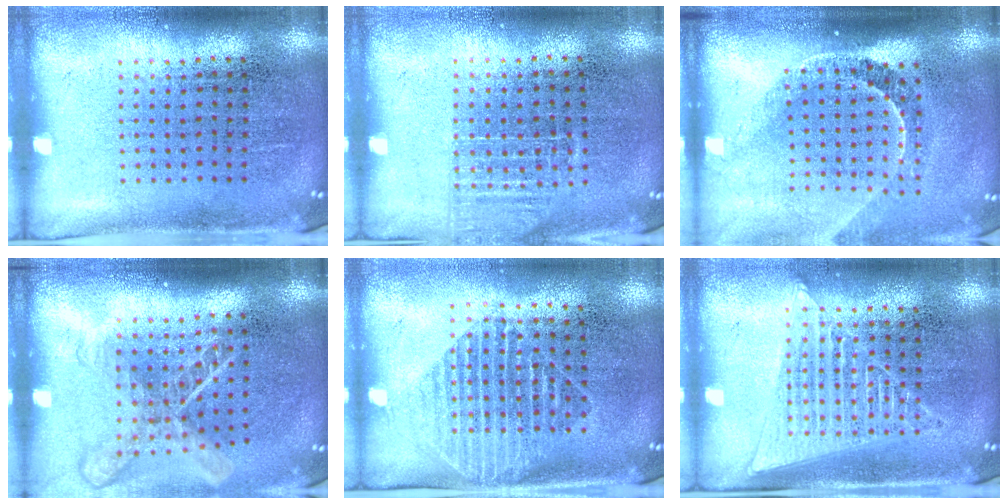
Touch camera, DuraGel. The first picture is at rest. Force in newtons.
{"total": 1.1, "press": 0.9, "slide": 0.5}
{"total": 2.2, "press": 1.5, "slide": 1.6}
{"total": 1.8, "press": 1.4, "slide": 1.2}
{"total": 1.5, "press": 1.3, "slide": 0.8}
{"total": 1.4, "press": 1.4, "slide": 0.3}